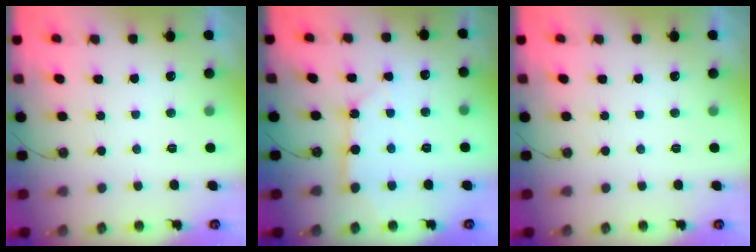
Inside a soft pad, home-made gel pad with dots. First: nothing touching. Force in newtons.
{"total": 6.1, "press": 6.0, "slide": 0.6}
{"total": 0.0}